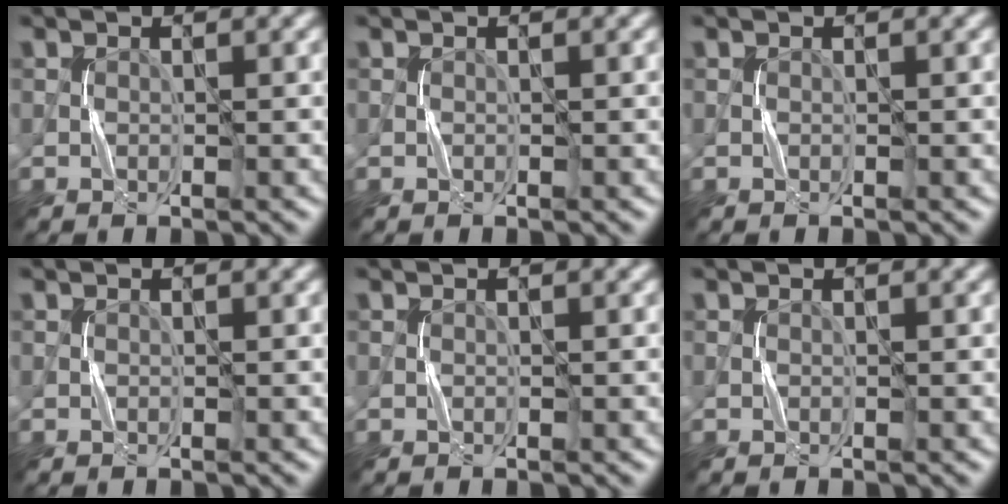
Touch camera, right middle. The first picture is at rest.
{"total": 0.0}
{"total": 0.0}
{"total": 0.0}
{"total": 0.0}
{"total": 0.0}